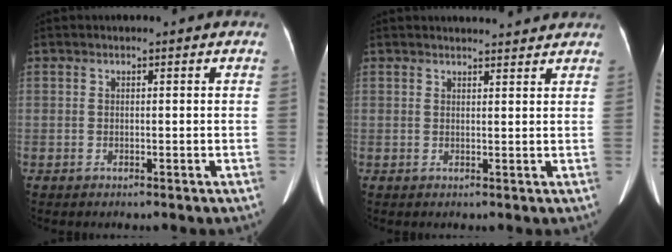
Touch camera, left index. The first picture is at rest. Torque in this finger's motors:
{"motor_torque": [-0.05, -0.62, 0.04, 0.01]}